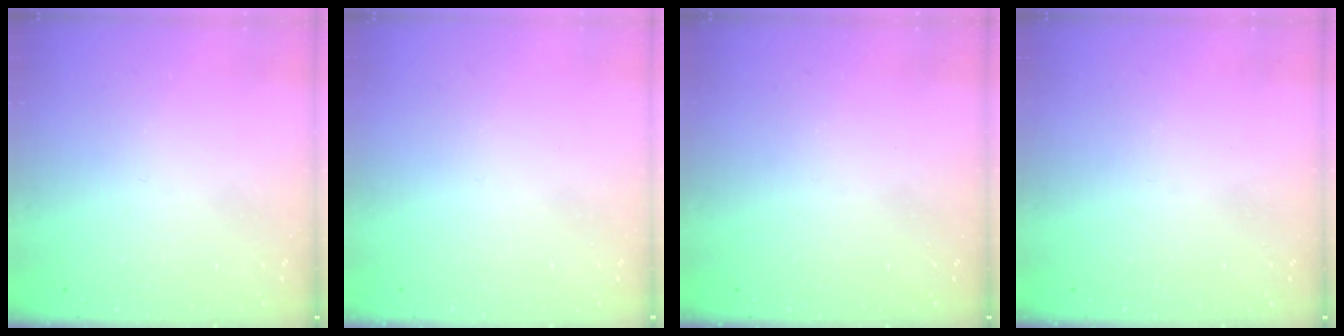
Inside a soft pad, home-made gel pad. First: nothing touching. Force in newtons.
{"total": 1.6, "press": 1.6, "slide": 0.1}
{"total": 0.0}
{"total": 0.0}